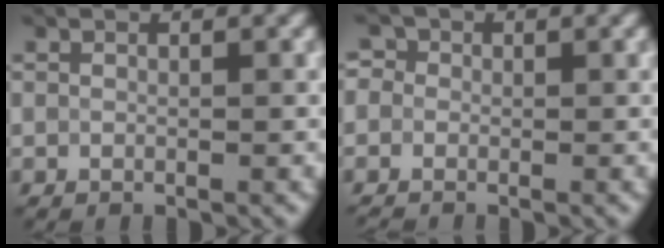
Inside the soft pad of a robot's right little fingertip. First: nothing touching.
{"total": 3.2, "force": [0.0, 2.9, 1.3], "torque": [-0.022, 0.022, -0.032]}